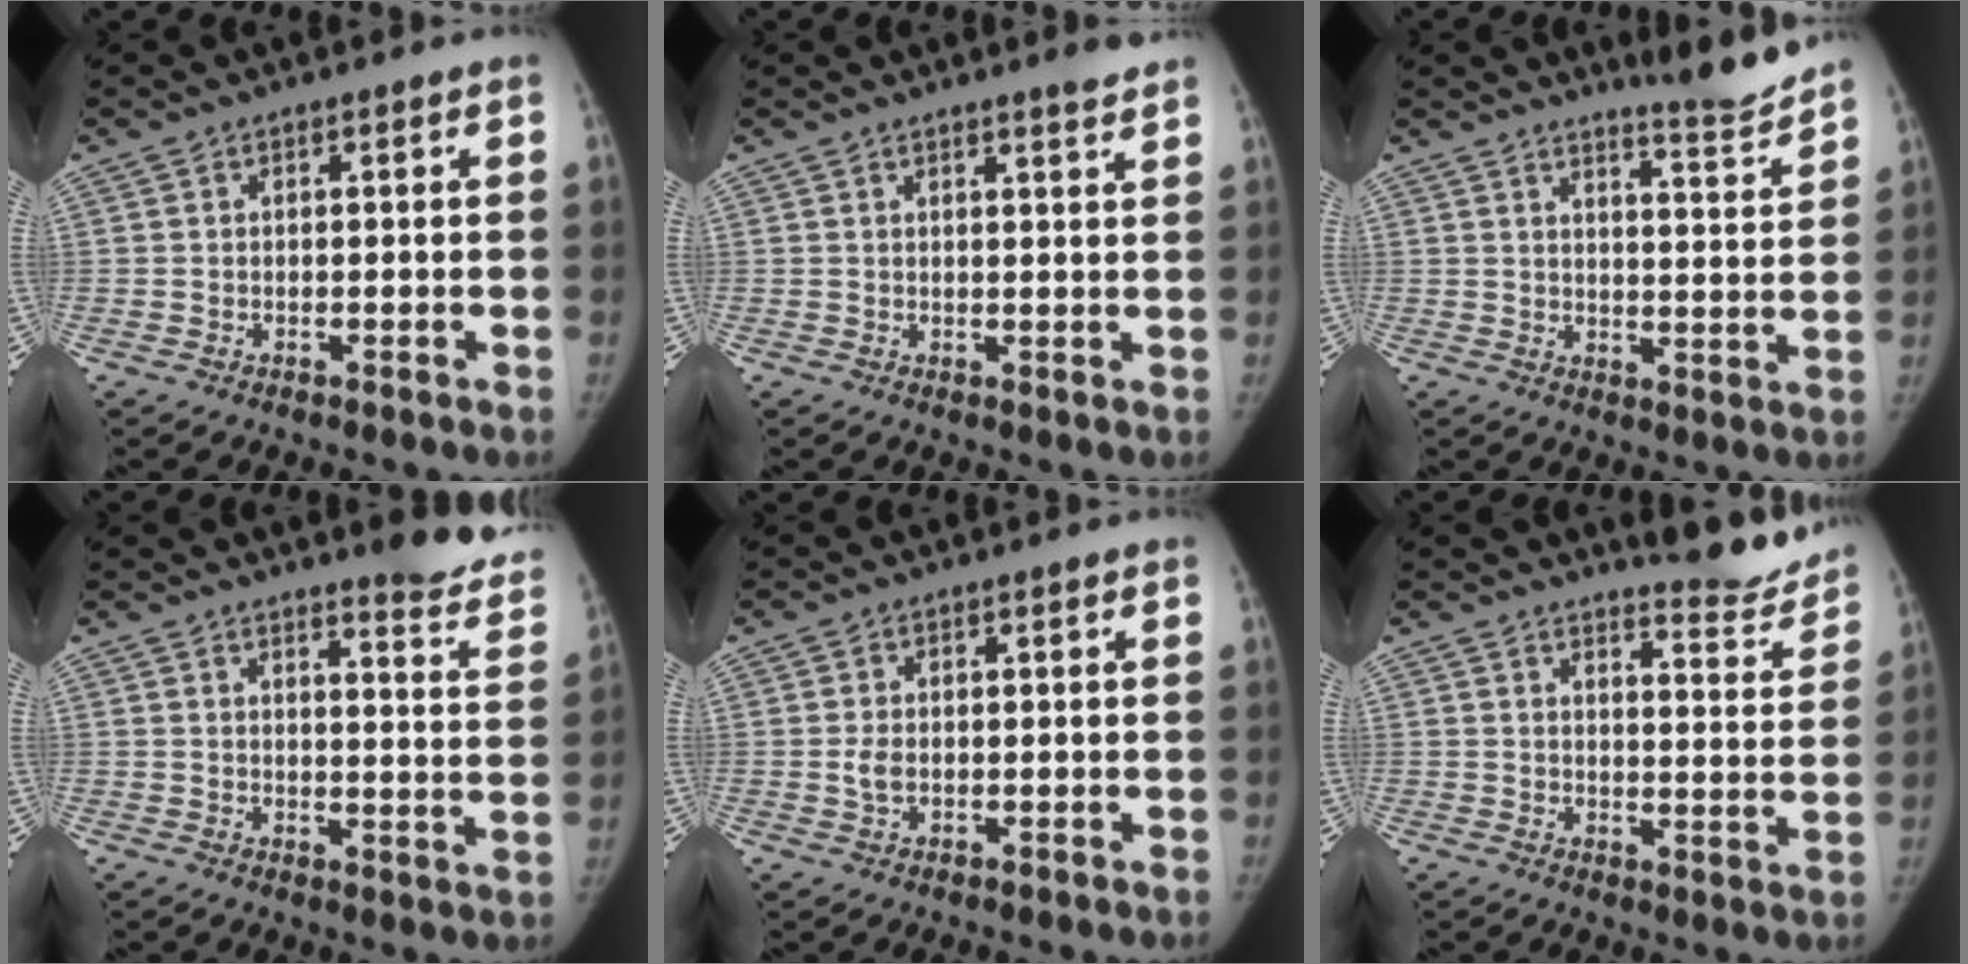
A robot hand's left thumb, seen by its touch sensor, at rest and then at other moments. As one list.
[{"total": 3.0, "force": [2.5, -0.1, 1.7], "torque": [-0.021, -0.017, 0.034]}, {"total": 6.8, "force": [6.5, -0.4, 2.1], "torque": [-0.027, -0.065, 0.095]}, {"total": 12.0, "force": [10.9, 2.0, 4.8], "torque": [-0.029, -0.092, 0.110]}, {"total": 2.3, "force": [-0.1, 1.6, 1.7], "torque": [-0.035, 0.000, -0.001]}, {"total": 9.2, "force": [8.9, 1.4, 1.7], "torque": [-0.002, -0.083, 0.110]}]